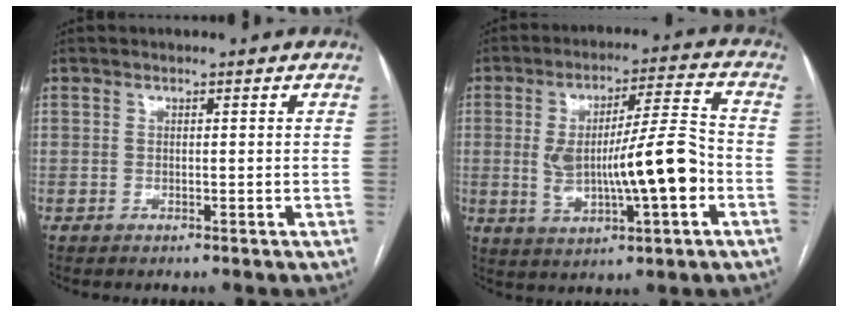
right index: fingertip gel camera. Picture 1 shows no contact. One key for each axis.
{"total": 13.6, "fx": -2.0, "fy": 2.3, "fz": 13.2, "tx": -0.234, "ty": 0.014, "tz": -0.025}